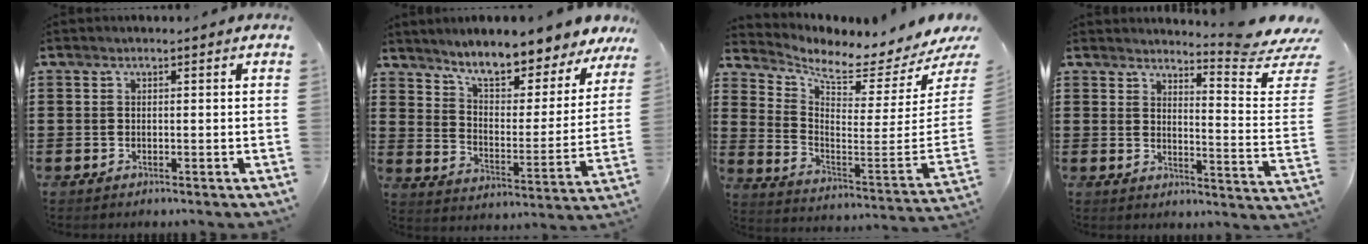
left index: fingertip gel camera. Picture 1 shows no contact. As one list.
[{"total": 8.2, "force": [7.5, 0.7, 3.2], "torque": [-0.080, -0.058, 0.125]}, {"total": 4.8, "force": [4.0, 0.6, 2.6], "torque": [-0.062, -0.061, 0.059]}, {"total": 5.7, "force": [4.9, -0.8, 2.8], "torque": [-0.046, -0.056, 0.074]}]